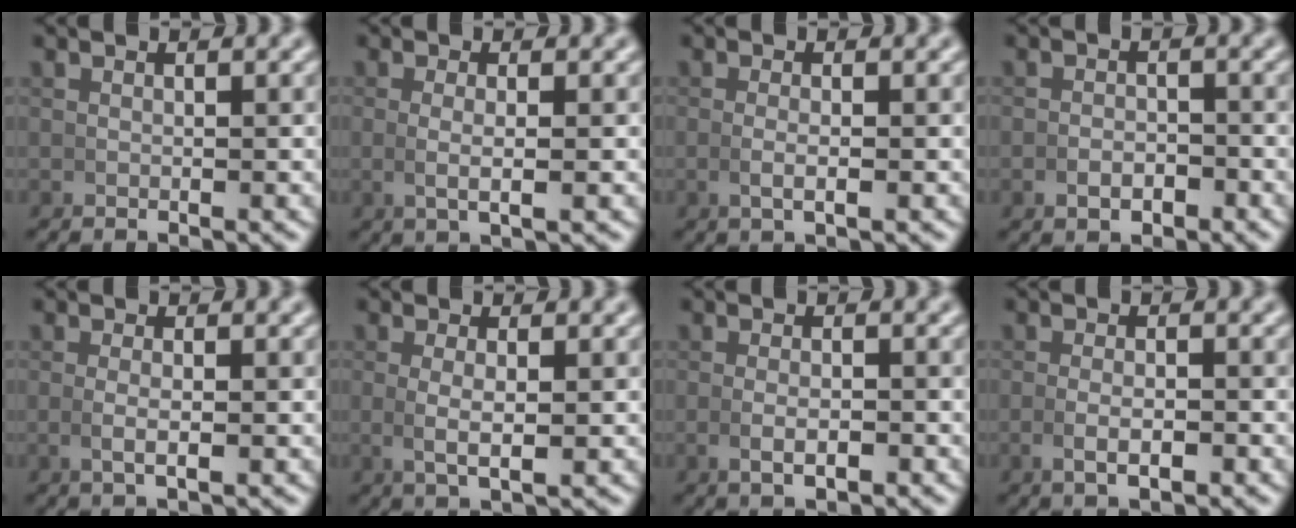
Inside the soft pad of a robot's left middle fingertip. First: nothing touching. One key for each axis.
{"total": 1.9, "fx": 0.0, "fy": 0.2, "fz": 1.9, "tx": -0.041, "ty": -0.007, "tz": 0.006}
{"total": 1.3, "fx": -0.3, "fy": 0.2, "fz": 1.3, "tx": -0.032, "ty": -0.006, "tz": -0.001}
{"total": 1.7, "fx": -1.1, "fy": 1.0, "fz": 0.8, "tx": -0.008, "ty": -0.002, "tz": -0.018}
{"total": 1.6, "fx": -0.2, "fy": 0.3, "fz": 1.5, "tx": -0.036, "ty": -0.006, "tz": 0.002}
{"total": 2.7, "fx": 0.1, "fy": 0.8, "fz": 2.6, "tx": -0.054, "ty": -0.009, "tz": 0.011}
{"total": 2.0, "fx": -0.7, "fy": 0.8, "fz": 1.7, "tx": -0.037, "ty": -0.005, "tz": -0.006}
{"total": 2.3, "fx": -0.9, "fy": 0.9, "fz": 1.9, "tx": -0.040, "ty": -0.006, "tz": -0.010}